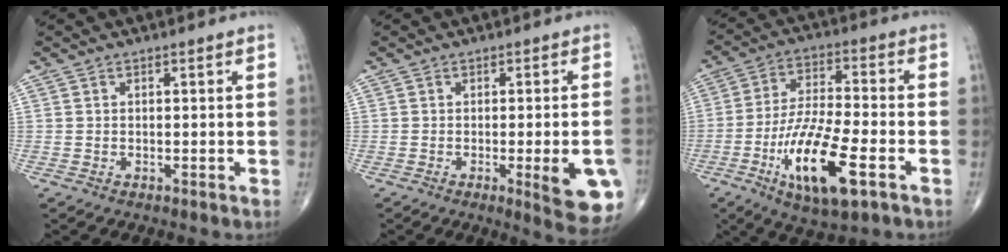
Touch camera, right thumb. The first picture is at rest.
{"total": 10.5, "force": [-3.2, 2.3, 9.7], "torque": [-0.107, -0.005, -0.033]}
{"total": 16.6, "force": [-6.5, 5.1, 14.4], "torque": [-0.275, 0.015, -0.108]}